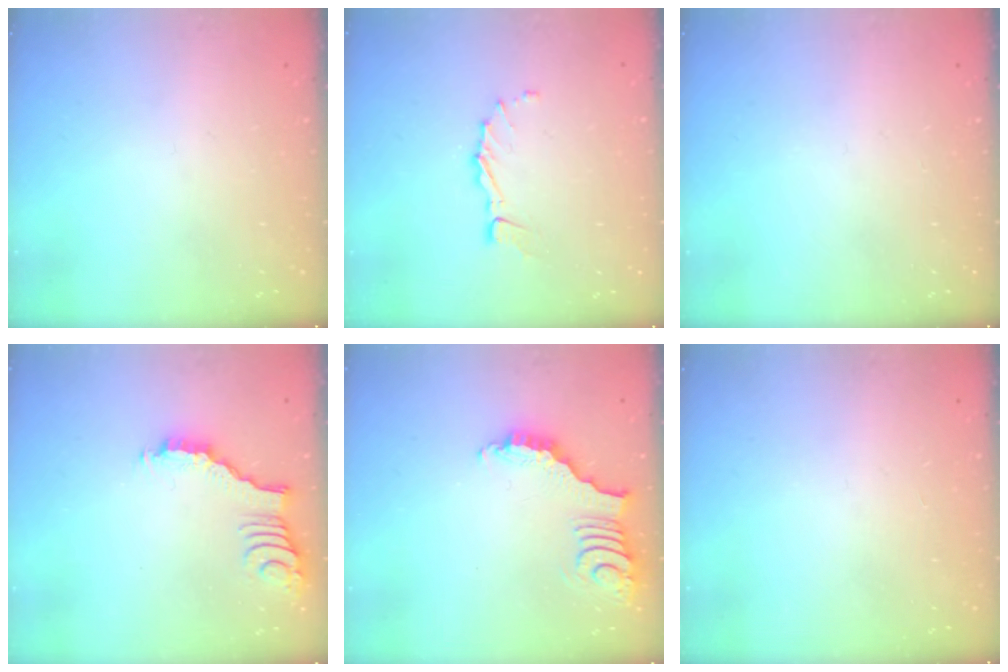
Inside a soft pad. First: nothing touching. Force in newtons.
{"total": 5.2, "press": 5.2, "slide": 0.2}
{"total": 0.0}
{"total": 2.7, "press": 2.7, "slide": 0.3}
{"total": 3.8, "press": 3.7, "slide": 0.5}
{"total": 1.4, "press": 1.4, "slide": 0.1}